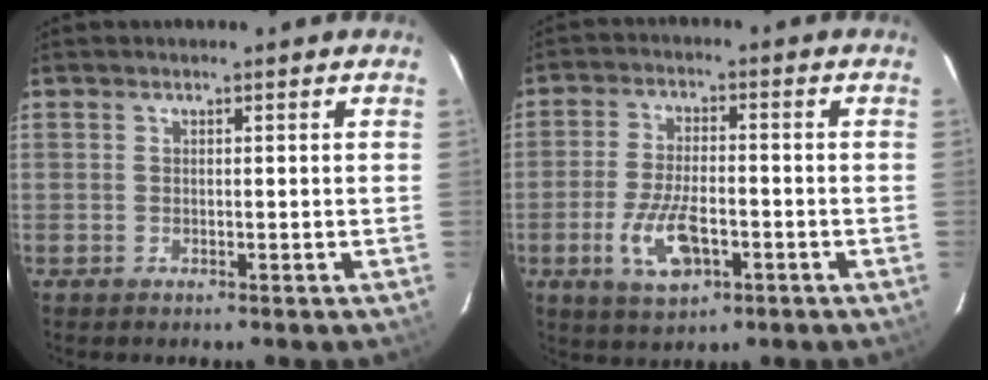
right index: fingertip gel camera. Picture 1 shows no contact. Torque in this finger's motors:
{"motor_torque": [0.32, -0.09, 0.17, 0.05]}